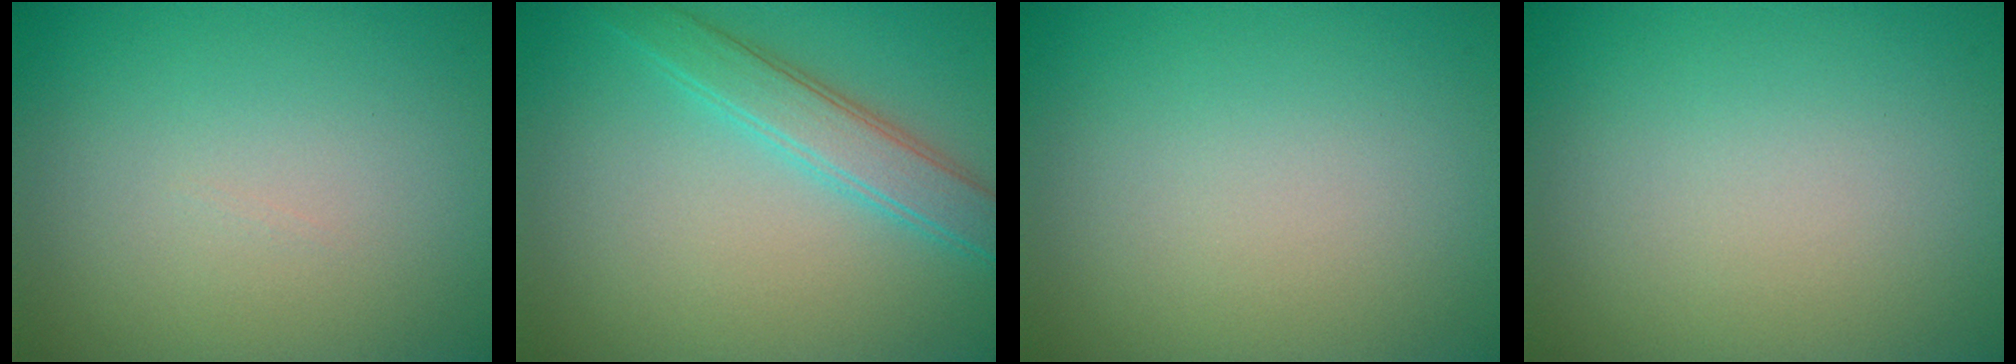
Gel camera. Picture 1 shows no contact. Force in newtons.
{"total": 3.3, "press": 3.3, "slide": 0.0}
{"total": 0.0}
{"total": 0.0}